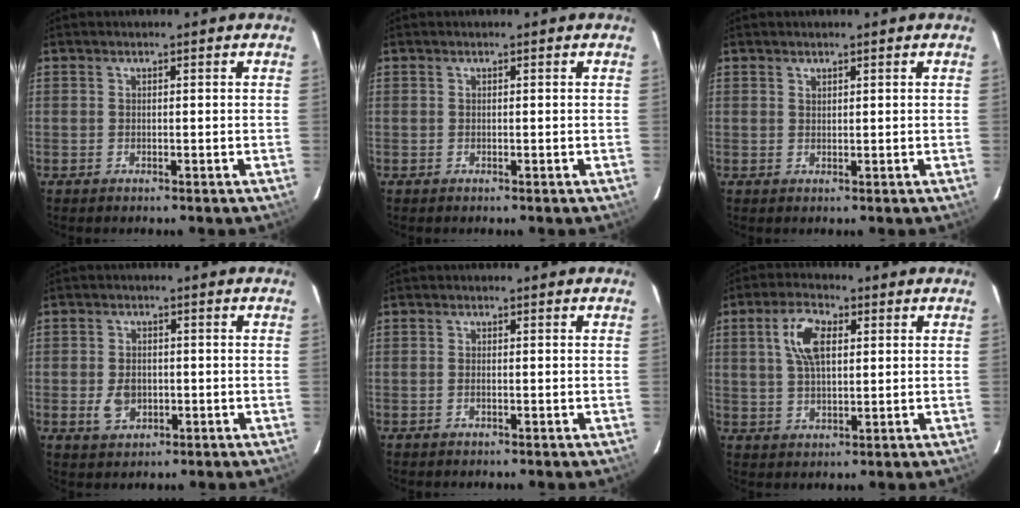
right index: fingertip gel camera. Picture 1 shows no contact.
{"total": 0.0}
{"total": 0.7, "force": [0.7, 0.3, 0.1], "torque": [-0.002, 0.002, 0.013]}
{"total": 4.7, "force": [-1.1, 3.5, 3.1], "torque": [-0.062, 0.001, -0.012]}
{"total": 0.8, "force": [-0.3, 0.3, 0.7], "torque": [-0.016, 0.000, -0.006]}
{"total": 7.8, "force": [2.3, 3.8, 6.4], "torque": [-0.121, 0.014, 0.044]}